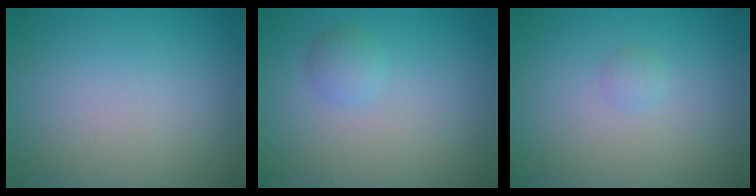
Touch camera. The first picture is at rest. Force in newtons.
{"total": 1.3, "press": 1.3, "slide": 0.1}
{"total": 0.7, "press": 0.7, "slide": 0.1}